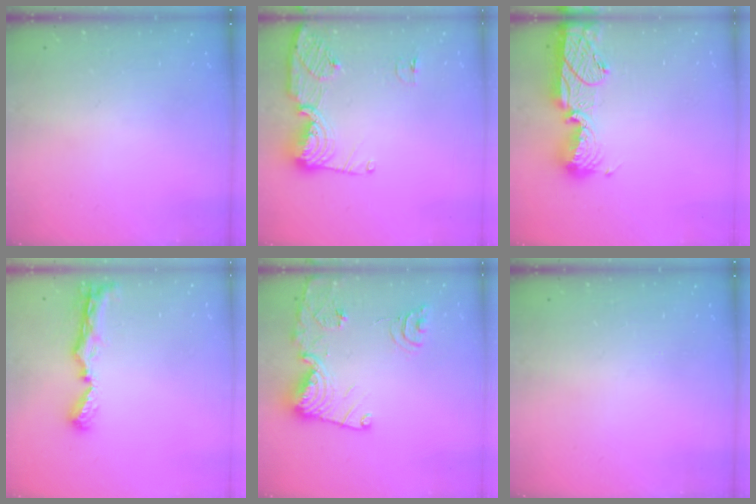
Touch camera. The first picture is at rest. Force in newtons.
{"total": 11.7, "press": 11.7, "slide": 1.2}
{"total": 15.3, "press": 14.8, "slide": 4.0}
{"total": 8.6, "press": 8.5, "slide": 0.8}
{"total": 18.1, "press": 18.0, "slide": 2.0}
{"total": 0.0}